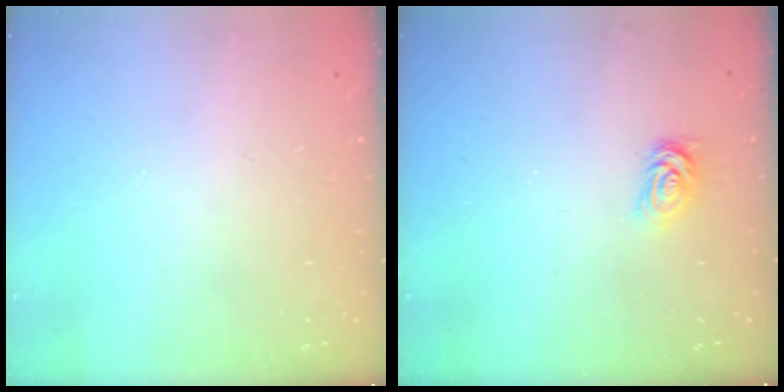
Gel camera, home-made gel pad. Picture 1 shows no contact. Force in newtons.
{"total": 2.6, "press": 2.6, "slide": 0.4}